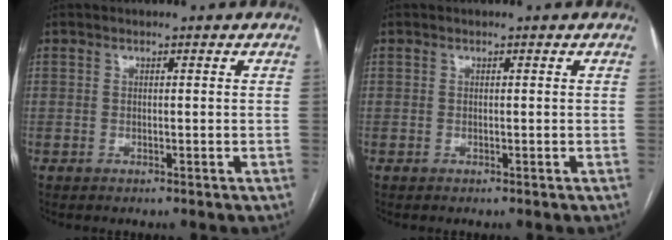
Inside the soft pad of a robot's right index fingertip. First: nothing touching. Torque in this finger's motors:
{"motor_torque": [0.00, 0.00, 0.00, 0.00]}